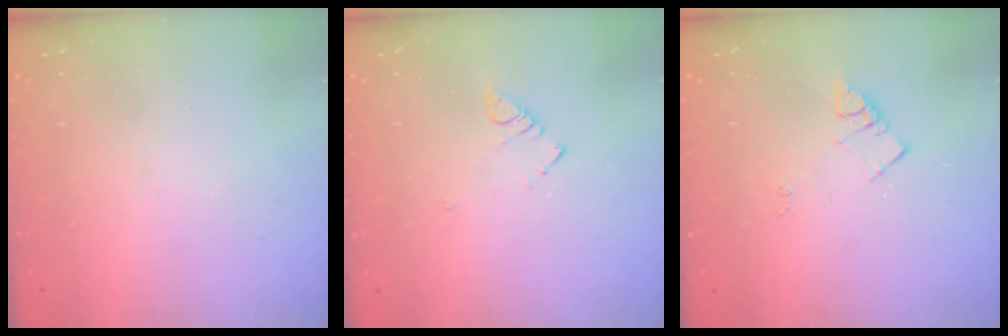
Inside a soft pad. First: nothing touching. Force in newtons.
{"total": 3.0, "press": 2.9, "slide": 0.4}
{"total": 5.1, "press": 5.1, "slide": 0.8}